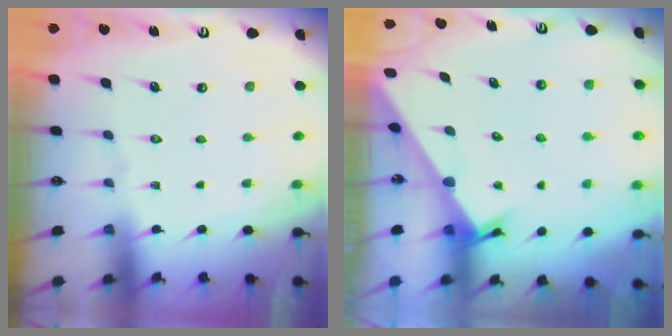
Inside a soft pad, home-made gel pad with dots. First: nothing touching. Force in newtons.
{"total": 2.3, "press": 2.3, "slide": 0.1}